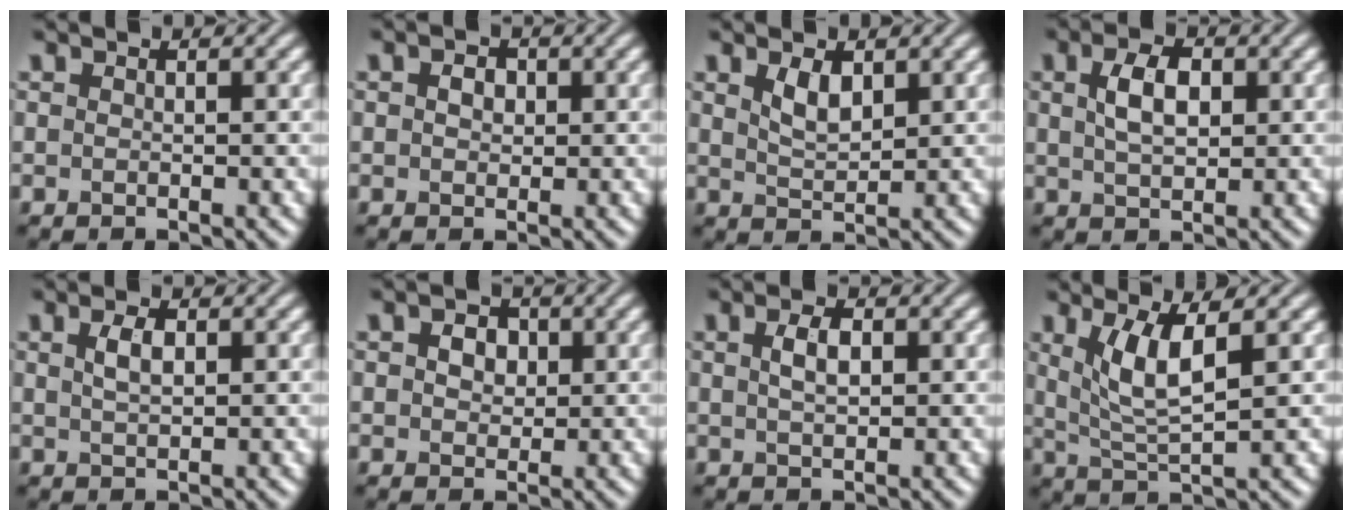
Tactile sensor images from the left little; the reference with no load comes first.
{"total": 1.5, "force": [0.3, 1.2, 0.9], "torque": [-0.017, 0.003, 0.002]}
{"total": 2.3, "force": [1.2, 1.0, 1.6], "torque": [-0.035, -0.003, 0.027]}
{"total": 3.6, "force": [0.9, 2.0, 2.8], "torque": [-0.060, 0.005, 0.018]}
{"total": 1.9, "force": [0.6, 0.9, 1.5], "torque": [-0.034, 0.002, 0.014]}
{"total": 2.7, "force": [0.8, 2.1, 1.6], "torque": [-0.028, 0.005, 0.002]}
{"total": 2.2, "force": [0.6, 1.1, 1.8], "torque": [-0.039, 0.003, 0.011]}
{"total": 4.4, "force": [1.5, 1.1, 4.0], "torque": [-0.086, -0.005, 0.033]}